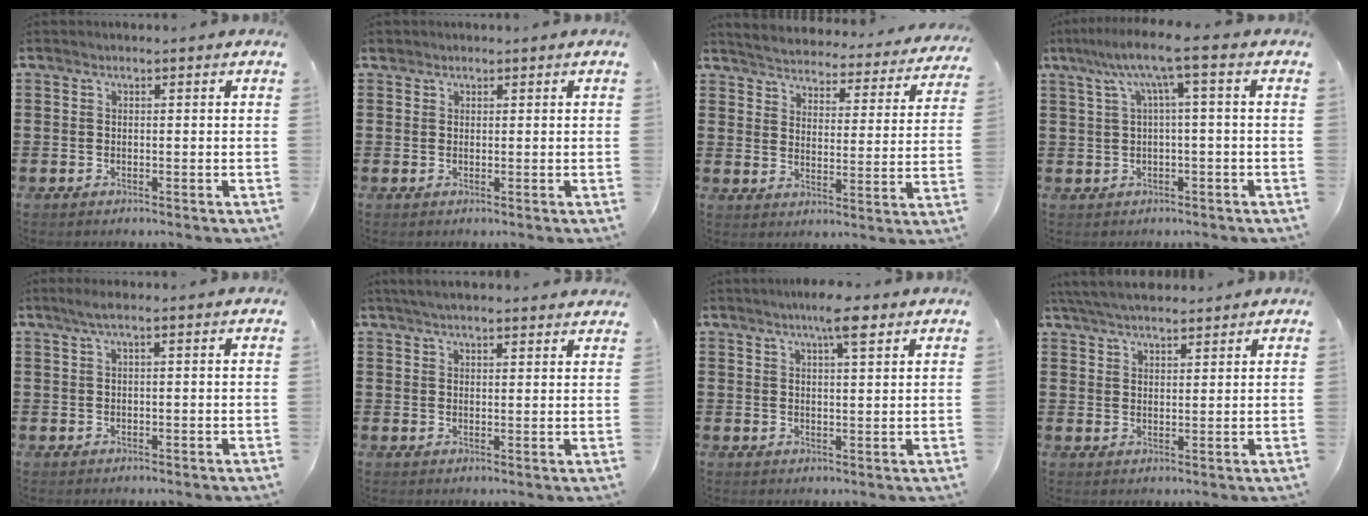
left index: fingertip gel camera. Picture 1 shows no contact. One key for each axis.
{"total": 0.9, "fx": 0.8, "fy": 0.5, "fz": 0.1, "tx": -0.005, "ty": 0.003, "tz": 0.015}
{"total": 3.8, "fx": 3.8, "fy": -0.3, "fz": 0.0, "tx": -0.024, "ty": -0.036, "tz": 0.059}
{"total": 7.0, "fx": 1.7, "fy": 0.2, "fz": 6.8, "tx": -0.135, "ty": 0.004, "tz": 0.023}
{"total": 1.5, "fx": 0.3, "fy": 0.0, "fz": 1.5, "tx": -0.027, "ty": -0.003, "tz": 0.005}
{"total": 3.3, "fx": 3.1, "fy": 0.2, "fz": 1.2, "tx": -0.031, "ty": 0.001, "tz": 0.058}
{"total": 5.9, "fx": 3.8, "fy": 1.2, "fz": 4.3, "tx": -0.068, "ty": 0.000, "tz": 0.060}
{"total": 4.6, "fx": 4.3, "fy": 0.7, "fz": 1.4, "tx": -0.040, "ty": -0.008, "tz": 0.080}